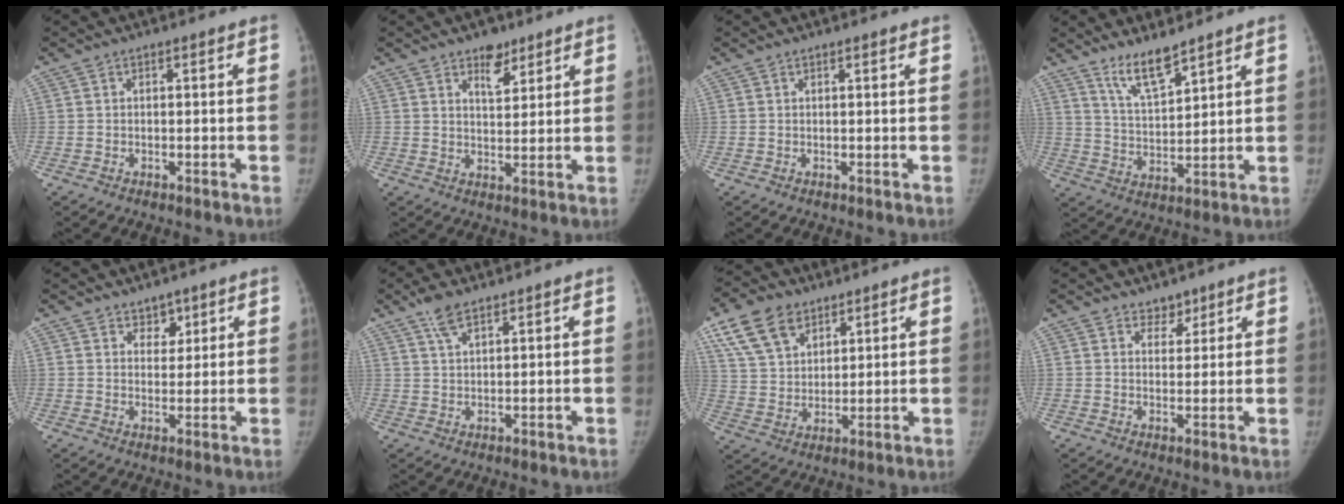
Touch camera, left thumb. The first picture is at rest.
{"total": 5.3, "force": [3.6, 2.7, 2.7], "torque": [-0.019, -0.025, 0.058]}
{"total": 0.6, "force": [0.5, 0.1, 0.3], "torque": [-0.006, -0.002, 0.006]}
{"total": 7.6, "force": [6.1, 1.5, 4.4], "torque": [-0.074, -0.049, 0.123]}
{"total": 3.2, "force": [2.2, 2.2, 0.8], "torque": [0.014, -0.015, 0.034]}
{"total": 4.0, "force": [2.9, 1.3, 2.5], "torque": [-0.050, -0.004, 0.060]}
{"total": 12.0, "force": [6.9, 7.7, 6.0], "torque": [-0.092, -0.019, 0.136]}
{"total": 2.7, "force": [2.2, 1.6, 0.3], "torque": [0.017, -0.014, 0.030]}